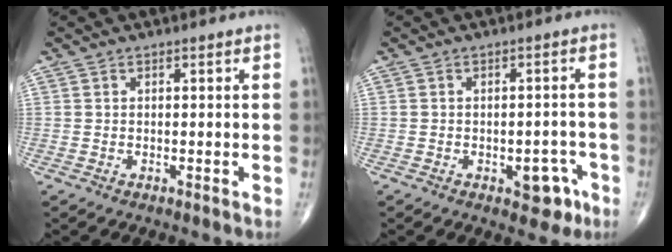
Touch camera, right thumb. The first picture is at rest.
{"total": 5.5, "force": [-2.6, 3.1, 3.7], "torque": [-0.019, 0.018, -0.029]}